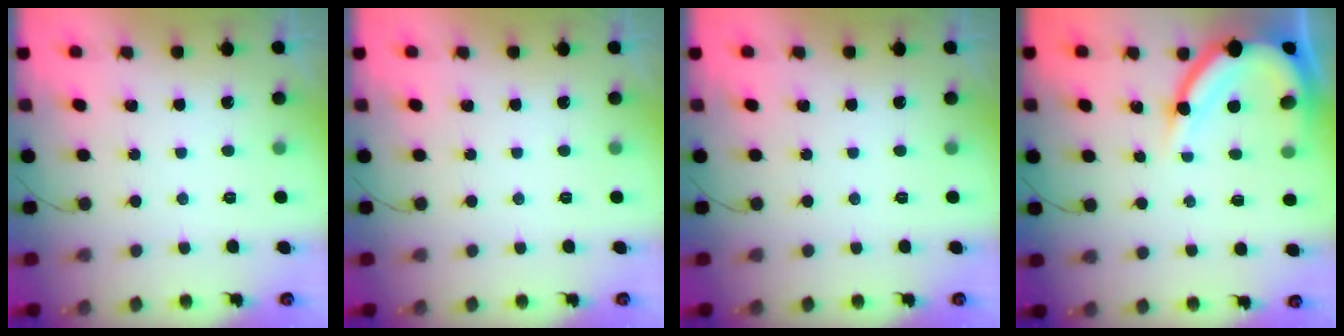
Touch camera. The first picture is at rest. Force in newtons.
{"total": 0.0}
{"total": 0.0}
{"total": 12.1, "press": 12.0, "slide": 1.0}